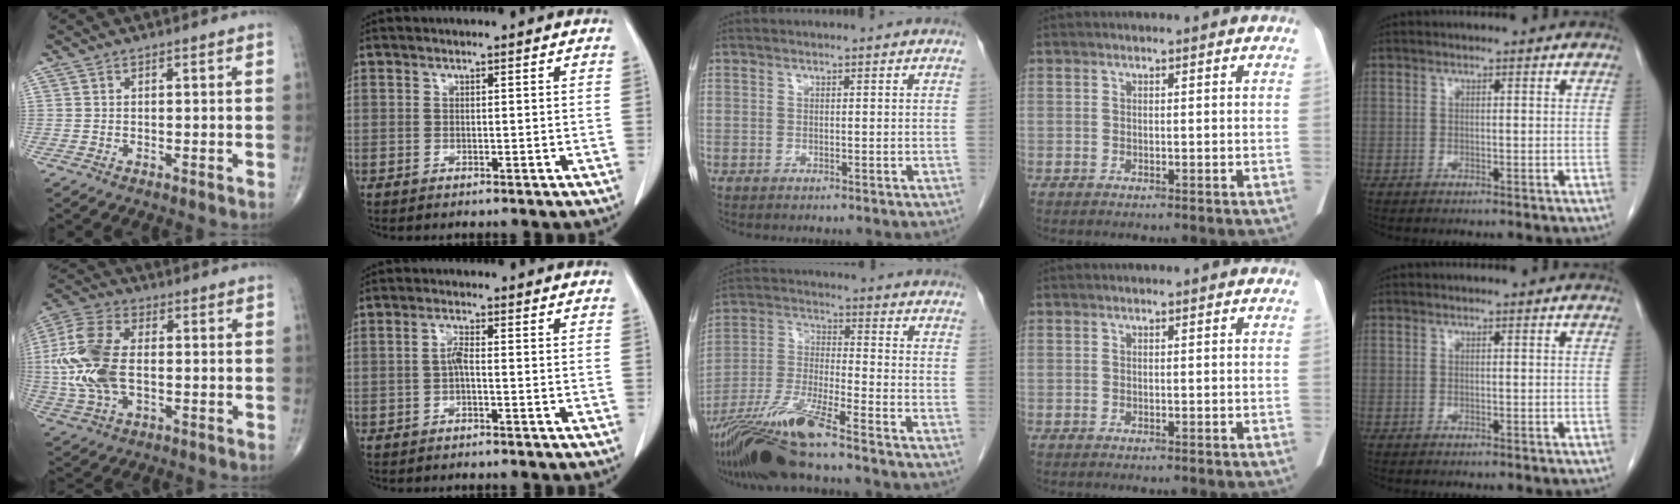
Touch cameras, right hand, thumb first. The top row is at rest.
{"thumb": {"total": 15.6, "force": [-0.5, 8.8, 12.8], "torque": [-0.296, 0.009, -0.011]}, "index": {"total": 1.9, "force": [-0.3, 0.3, 1.9], "torque": [-0.038, 0.003, -0.007]}, "middle": {"total": 12.8, "force": [-9.9, 0.3, 8.2], "torque": [-0.168, -0.022, -0.183]}}